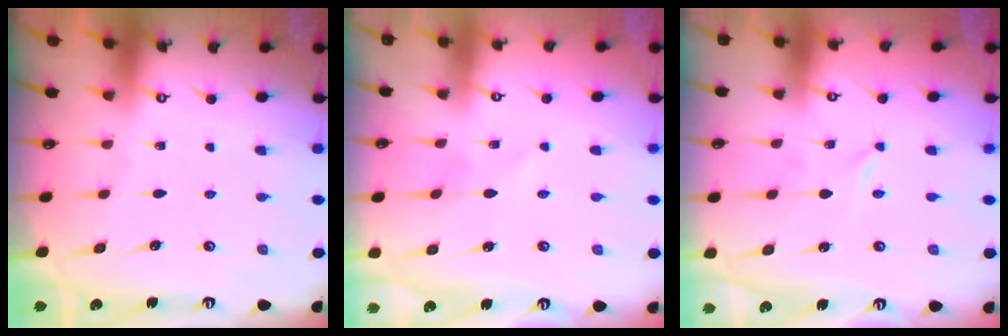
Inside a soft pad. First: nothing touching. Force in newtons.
{"total": 2.4, "press": 2.3, "slide": 0.3}
{"total": 0.0}